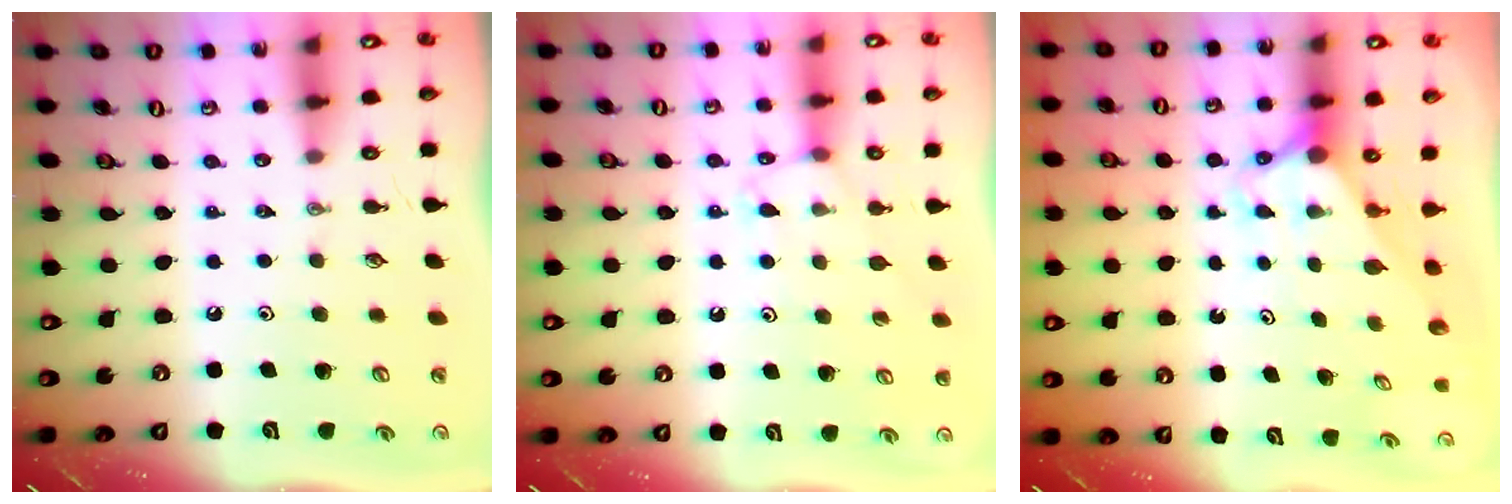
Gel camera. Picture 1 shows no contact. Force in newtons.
{"total": 5.6, "press": 5.5, "slide": 0.8}
{"total": 2.7, "press": 2.7, "slide": 0.0}